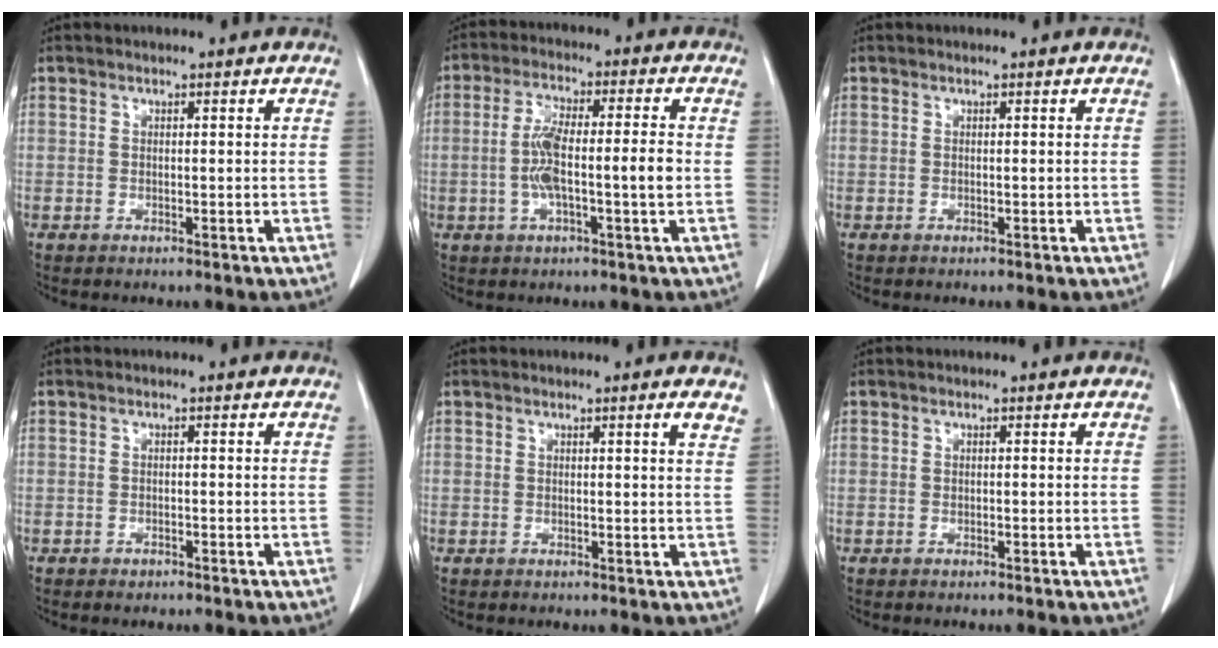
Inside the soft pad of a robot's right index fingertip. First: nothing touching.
{"total": 8.3, "force": [-1.2, 0.9, 8.2], "torque": [-0.163, 0.014, -0.024]}
{"total": 0.0}
{"total": 0.8, "force": [-0.6, 0.4, 0.2], "torque": [-0.005, 0.001, -0.006]}
{"total": 2.3, "force": [1.7, -0.1, 1.6], "torque": [-0.021, -0.007, 0.011]}
{"total": 0.0}